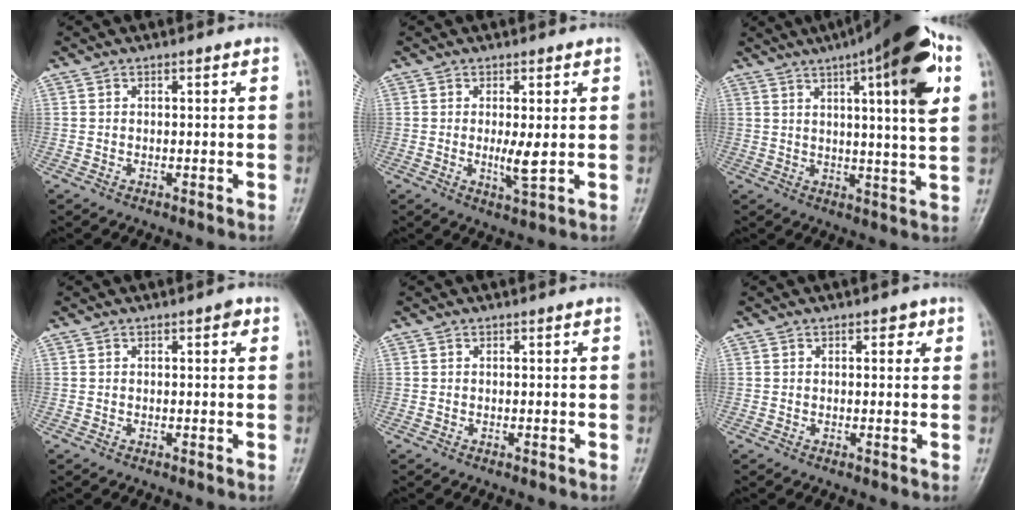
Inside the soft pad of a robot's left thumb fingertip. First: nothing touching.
{"total": 4.1, "force": [0.1, 1.1, 4.0], "torque": [-0.070, -0.012, 0.004]}
{"total": 19.0, "force": [8.0, 3.4, 16.9], "torque": [-0.226, -0.010, 0.106]}
{"total": 1.4, "force": [0.6, 0.6, 1.1], "torque": [-0.013, 0.001, 0.005]}
{"total": 0.0}
{"total": 2.2, "force": [1.0, 1.3, 1.5], "torque": [-0.004, 0.001, 0.008]}